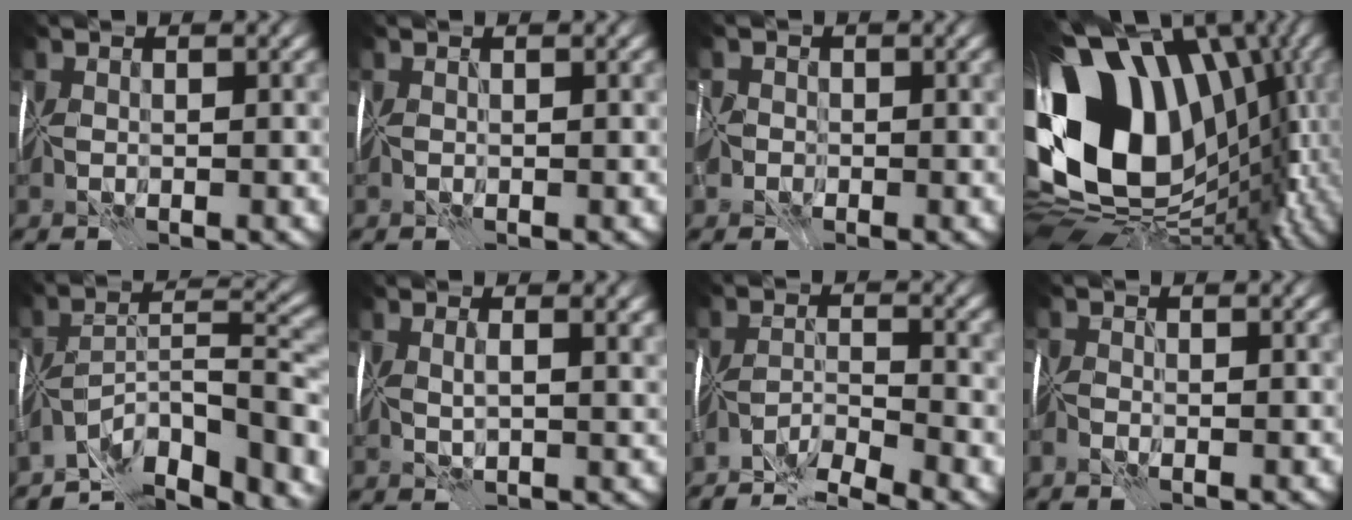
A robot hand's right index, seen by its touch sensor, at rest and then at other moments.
{"total": 0.9, "force": [-0.2, -0.8, -0.4], "torque": [0.010, -0.003, -0.004]}
{"total": 3.1, "force": [-1.9, 2.2, 1.1], "torque": [0.002, -0.003, -0.047]}
{"total": 16.6, "force": [1.2, 12.3, 11.1], "torque": [-0.229, -0.009, 0.044]}
{"total": 10.4, "force": [-9.0, 1.5, 5.0], "torque": [-0.050, 0.000, -0.155]}
{"total": 2.2, "force": [0.8, 0.2, 2.0], "torque": [-0.037, -0.005, 0.019]}
{"total": 4.5, "force": [-4.2, -1.3, 1.0], "torque": [-0.007, -0.008, -0.081]}
{"total": 1.4, "force": [-1.3, 0.2, 0.5], "torque": [-0.011, -0.004, -0.028]}